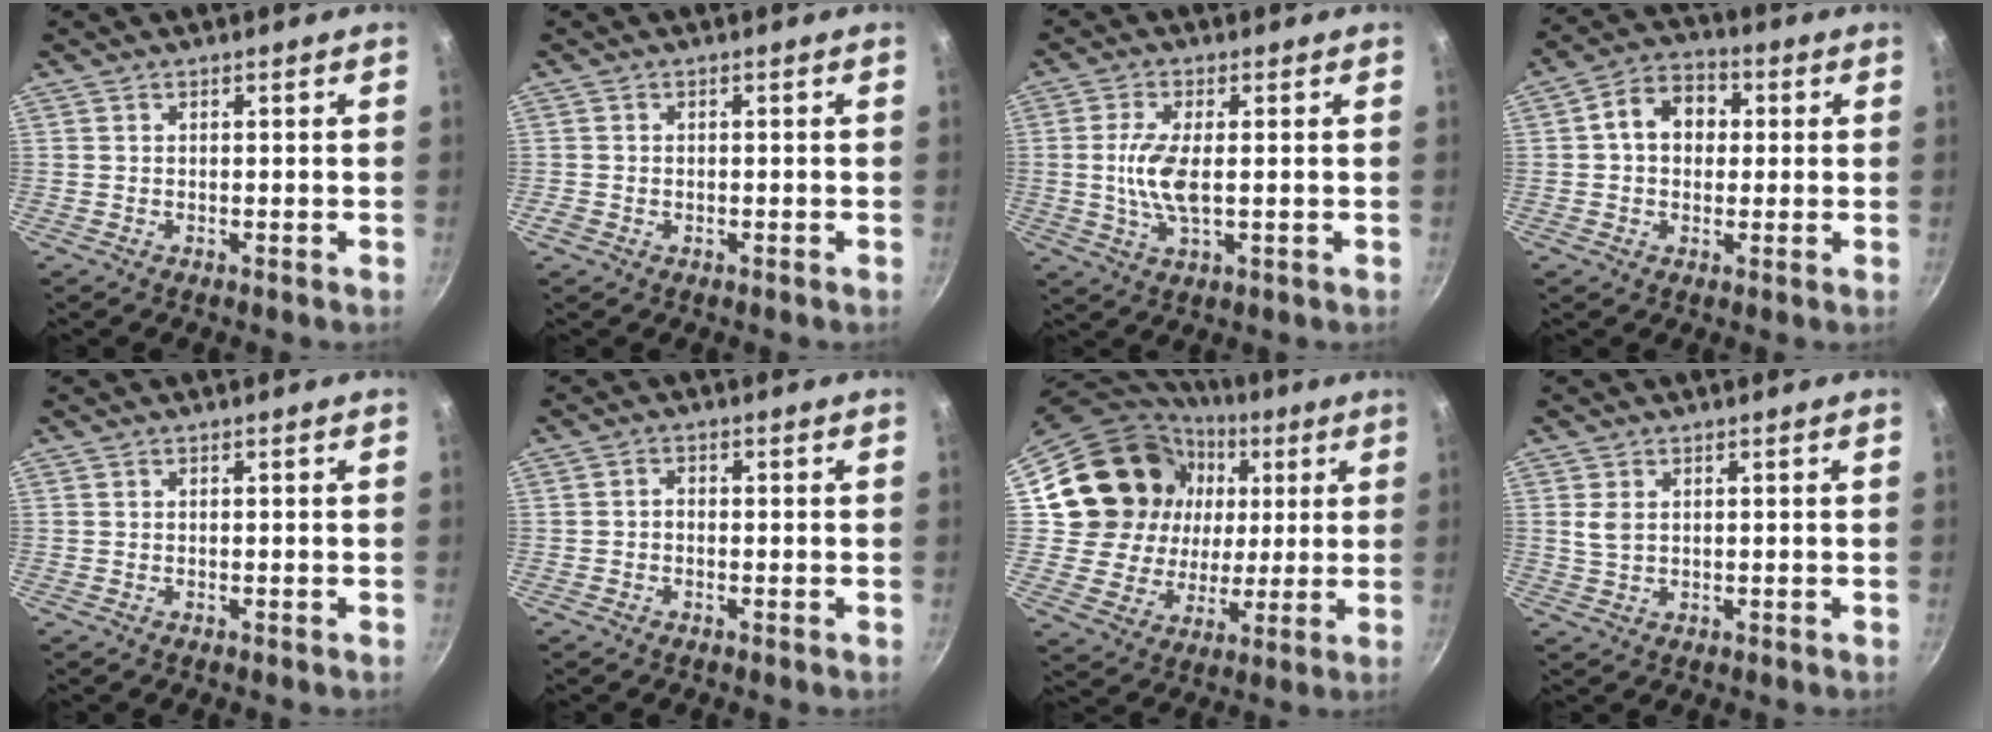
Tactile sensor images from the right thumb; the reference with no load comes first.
{"total": 1.2, "force": [-0.5, 0.9, 0.6], "torque": [-0.012, 0.001, -0.009]}
{"total": 7.3, "force": [0.1, 2.7, 6.7], "torque": [-0.145, -0.002, -0.001]}
{"total": 9.0, "force": [1.2, 7.0, 5.5], "torque": [-0.056, 0.021, 0.003]}
{"total": 0.0}
{"total": 1.4, "force": [-0.5, 1.1, 0.8], "torque": [-0.011, 0.008, -0.011]}
{"total": 21.9, "force": [6.1, 18.8, 9.4], "torque": [-0.163, 0.010, 0.114]}
{"total": 2.5, "force": [0.7, 1.6, 1.8], "torque": [-0.034, -0.003, 0.016]}